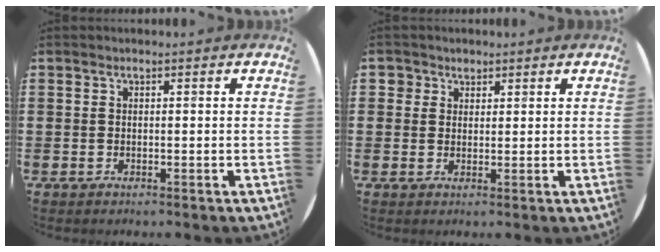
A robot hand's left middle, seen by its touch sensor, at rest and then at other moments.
{"total": 2.4, "force": [1.7, 1.7, 0.2], "torque": [0.006, 0.001, 0.029]}